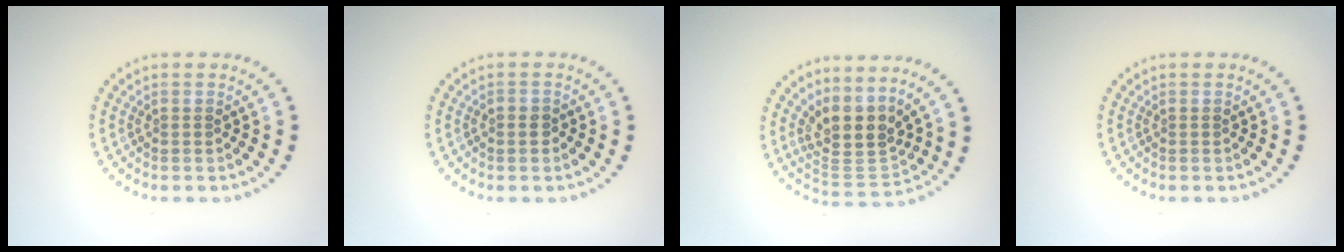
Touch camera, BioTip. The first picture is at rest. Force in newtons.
{"total": 0.6, "press": 0.5, "slide": 0.2}
{"total": 4.1, "press": 3.4, "slide": 2.4}
{"total": 0.0}